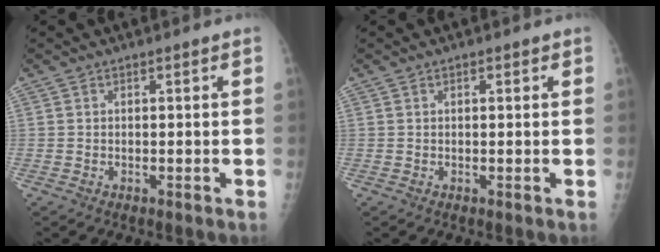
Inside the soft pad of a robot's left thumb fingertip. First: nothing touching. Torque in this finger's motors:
{"motor_torque": [-0.06, 0.10, -0.18, -0.06, -0.02]}